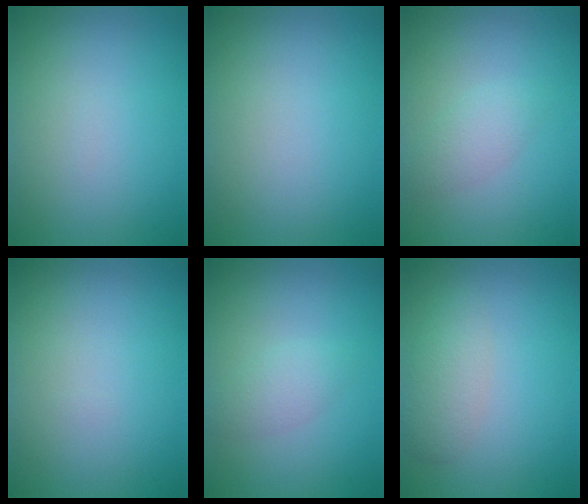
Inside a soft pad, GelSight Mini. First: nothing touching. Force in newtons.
{"total": 0.0}
{"total": 1.8, "press": 1.8, "slide": 0.0}
{"total": 0.0}
{"total": 1.7, "press": 1.7, "slide": 0.1}
{"total": 2.3, "press": 2.3, "slide": 0.1}